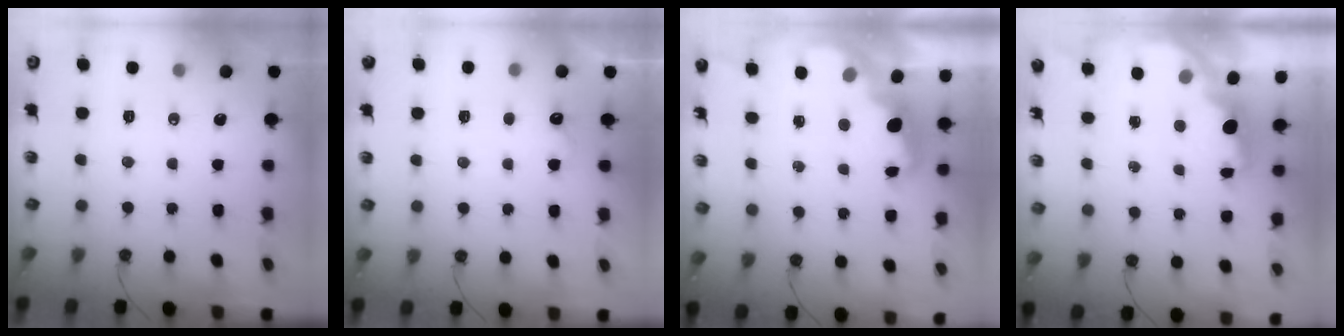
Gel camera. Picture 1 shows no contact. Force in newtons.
{"total": 6.4, "press": 6.3, "slide": 1.0}
{"total": 2.8, "press": 2.7, "slide": 0.7}
{"total": 2.3, "press": 2.1, "slide": 0.8}